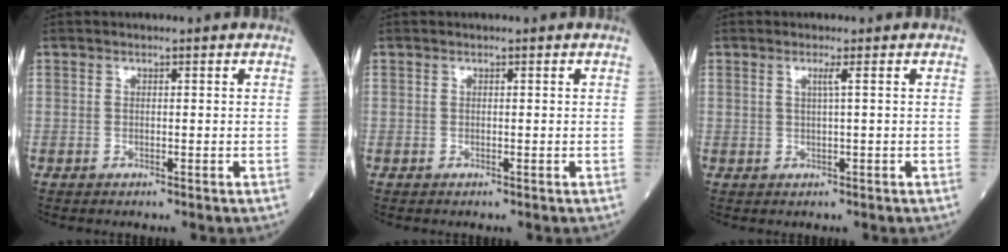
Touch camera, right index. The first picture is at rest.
{"total": 0.0}
{"total": 1.3, "force": [0.4, -0.4, 1.1], "torque": [-0.025, -0.002, 0.009]}